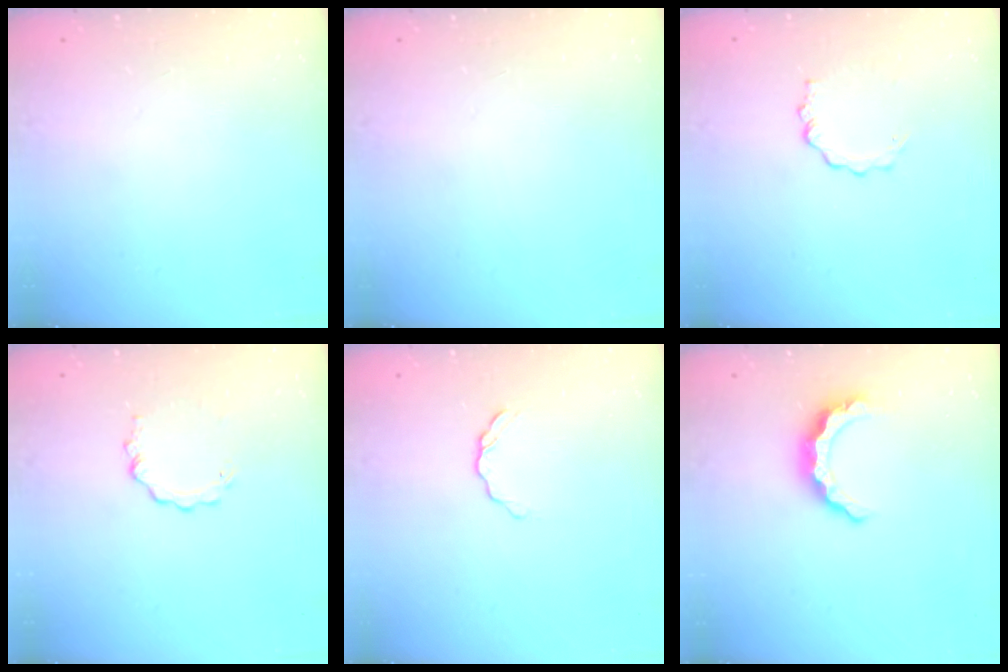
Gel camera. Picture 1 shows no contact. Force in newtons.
{"total": 0.0}
{"total": 3.0, "press": 3.0, "slide": 0.3}
{"total": 3.6, "press": 3.6, "slide": 0.3}
{"total": 3.2, "press": 3.1, "slide": 0.4}
{"total": 7.2, "press": 7.1, "slide": 0.8}